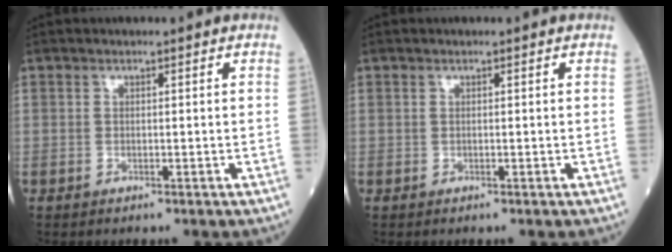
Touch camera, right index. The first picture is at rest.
{"total": 0.0}